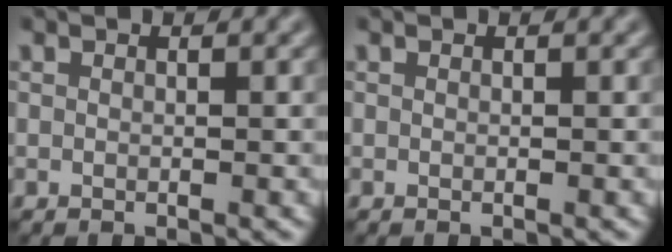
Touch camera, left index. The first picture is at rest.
{"total": 0.0}